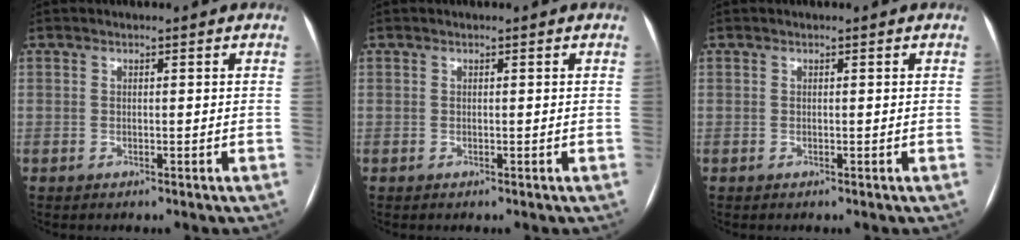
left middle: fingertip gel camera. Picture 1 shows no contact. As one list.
[{"total": 0.0}, {"total": 0.0}]